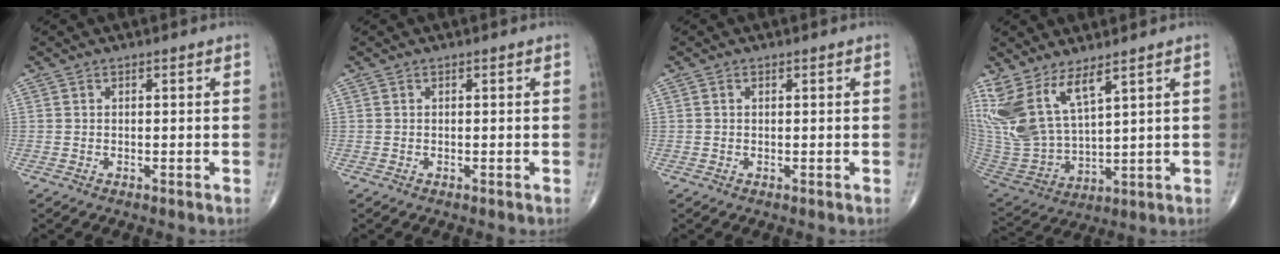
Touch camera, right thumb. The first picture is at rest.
{"total": 0.0}
{"total": 0.0}
{"total": 14.1, "force": [8.3, 5.4, 10.0], "torque": [-0.215, -0.043, 0.189]}